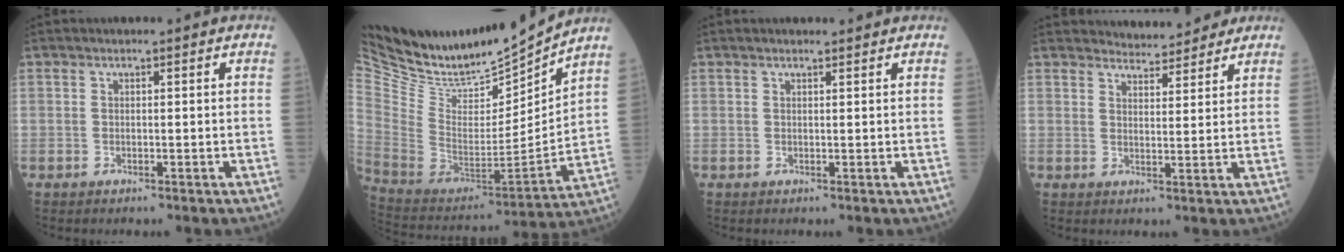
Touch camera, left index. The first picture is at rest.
{"total": 19.8, "force": [18.7, 3.3, 5.5], "torque": [-0.123, -0.051, 0.332]}
{"total": 1.7, "force": [1.6, 0.2, 0.5], "torque": [-0.009, 0.010, 0.019]}
{"total": 6.0, "force": [5.8, 1.4, 0.8], "torque": [-0.011, 0.007, 0.074]}